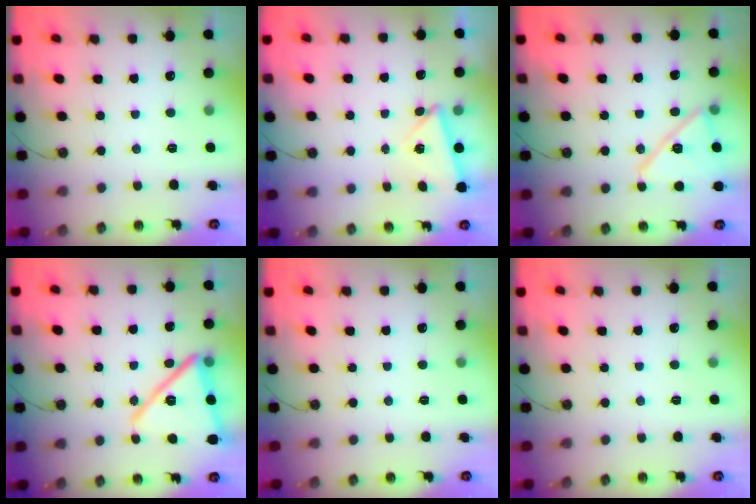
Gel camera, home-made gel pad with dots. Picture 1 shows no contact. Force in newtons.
{"total": 3.6, "press": 3.1, "slide": 1.9}
{"total": 14.7, "press": 14.7, "slide": 0.6}
{"total": 18.7, "press": 18.4, "slide": 3.3}
{"total": 0.0}
{"total": 0.0}